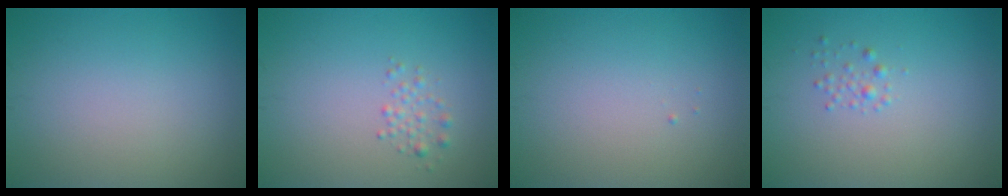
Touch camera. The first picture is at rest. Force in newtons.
{"total": 1.2, "press": 1.1, "slide": 0.1}
{"total": 0.0}
{"total": 0.9, "press": 0.9, "slide": 0.1}